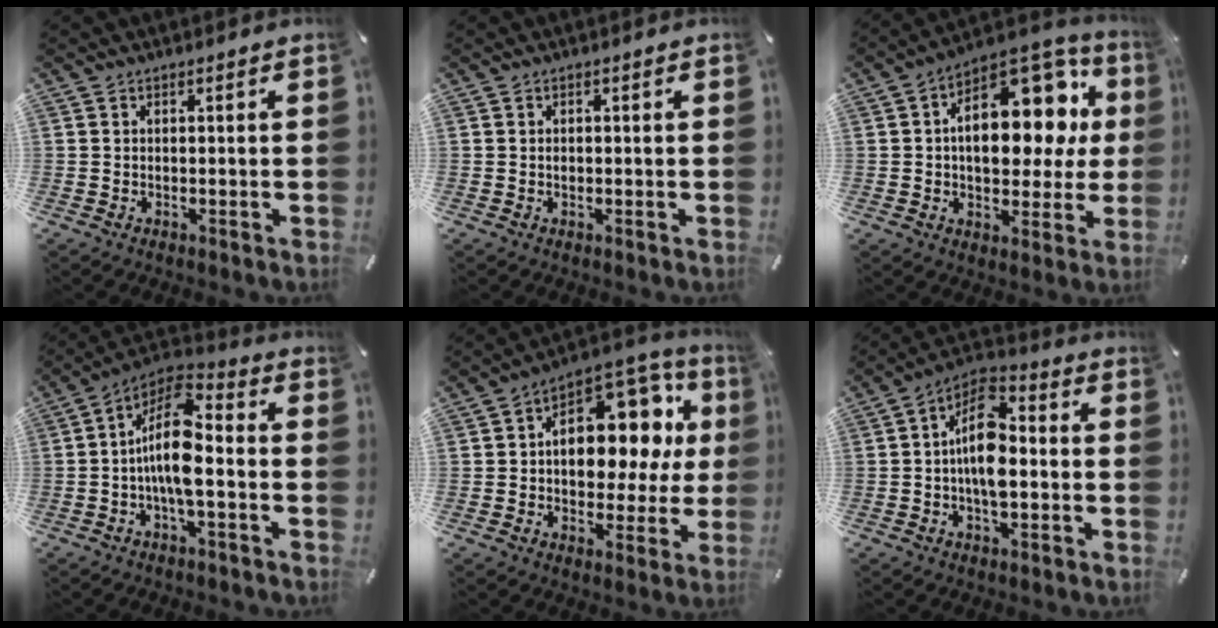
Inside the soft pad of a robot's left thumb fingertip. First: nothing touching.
{"total": 0.6, "force": [0.0, 0.5, 0.3], "torque": [-0.006, 0.002, -0.001]}
{"total": 20.5, "force": [5.0, 12.4, 15.5], "torque": [-0.197, -0.036, 0.085]}
{"total": 13.1, "force": [-1.6, 5.6, 11.8], "torque": [-0.237, -0.006, -0.030]}
{"total": 15.4, "force": [3.3, 10.6, 10.7], "torque": [-0.132, -0.037, 0.058]}
{"total": 12.0, "force": [-1.3, 6.5, 10.0], "torque": [-0.187, 0.000, -0.022]}